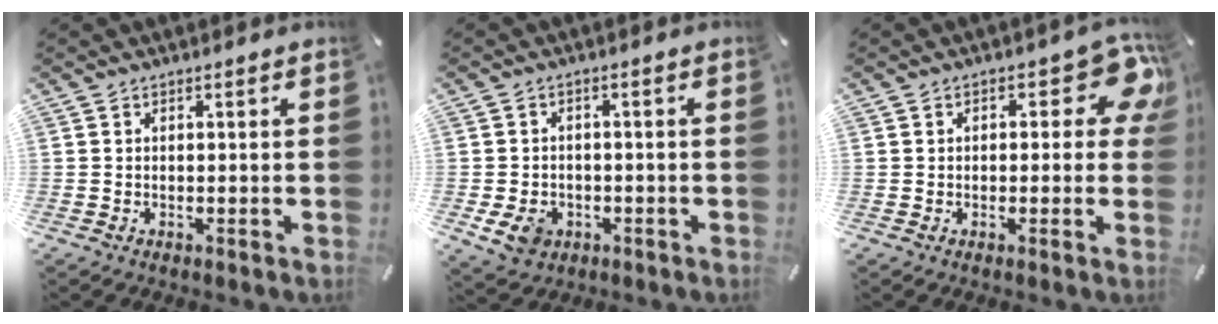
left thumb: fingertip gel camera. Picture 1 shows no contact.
{"total": 6.1, "force": [-2.1, 5.0, 2.8], "torque": [-0.048, 0.005, -0.039]}
{"total": 9.4, "force": [2.9, 4.9, 7.4], "torque": [-0.084, -0.011, 0.048]}